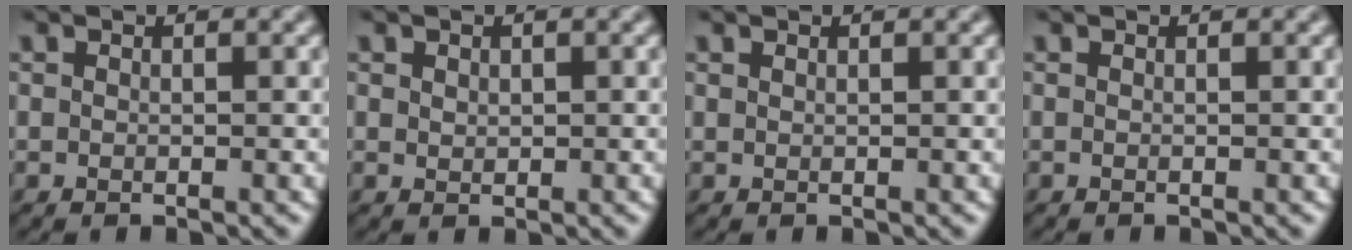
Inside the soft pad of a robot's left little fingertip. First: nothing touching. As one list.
[{"total": 0.7, "force": [0.3, 0.6, 0.4], "torque": [-0.013, 0.001, 0.003]}, {"total": 0.0}, {"total": 0.0}]